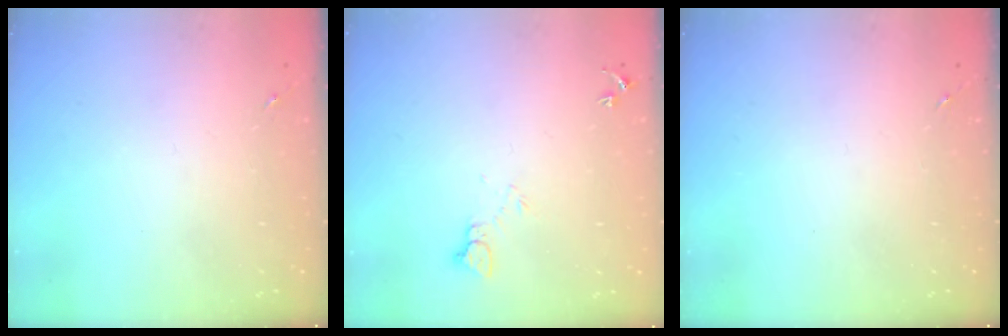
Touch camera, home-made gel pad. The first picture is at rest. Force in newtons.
{"total": 4.4, "press": 4.3, "slide": 0.4}
{"total": 0.0}